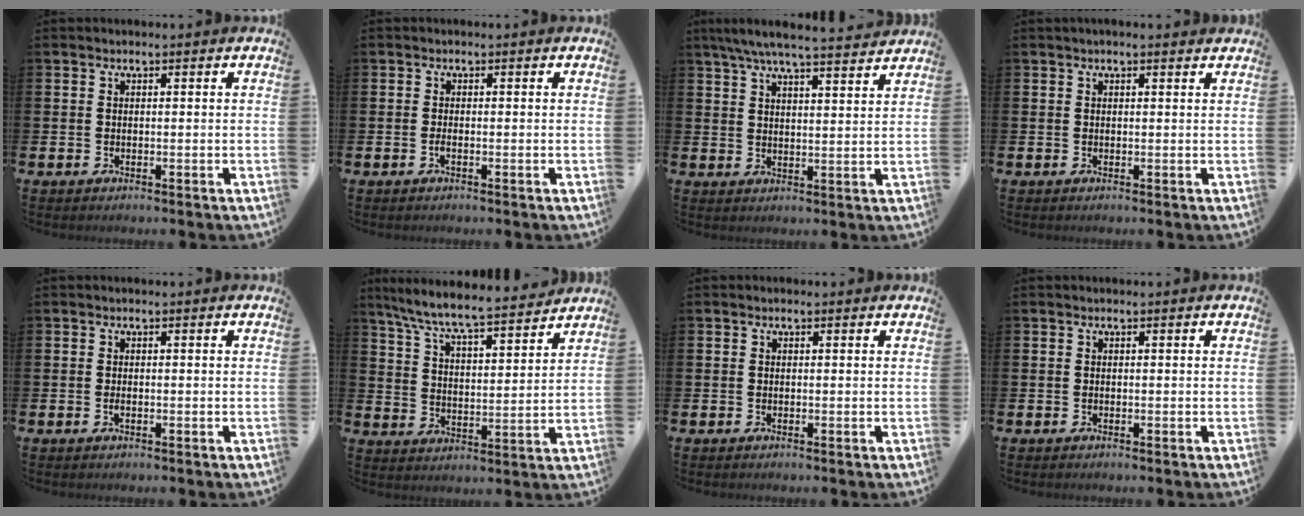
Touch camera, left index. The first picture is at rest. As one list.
[{"total": 0.7, "force": [-0.4, 0.1, 0.6], "torque": [-0.017, 0.000, -0.006]}, {"total": 6.4, "force": [6.0, 0.3, 2.3], "torque": [-0.060, -0.027, 0.106]}, {"total": 0.7, "force": [0.6, 0.1, 0.5], "torque": [0.000, -0.001, 0.007]}, {"total": 0.7, "force": [-0.3, 0.2, 0.6], "torque": [-0.019, 0.003, -0.004]}, {"total": 7.7, "force": [7.3, 0.6, 2.6], "torque": [-0.085, -0.053, 0.125]}, {"total": 0.0}, {"total": 0.0}]